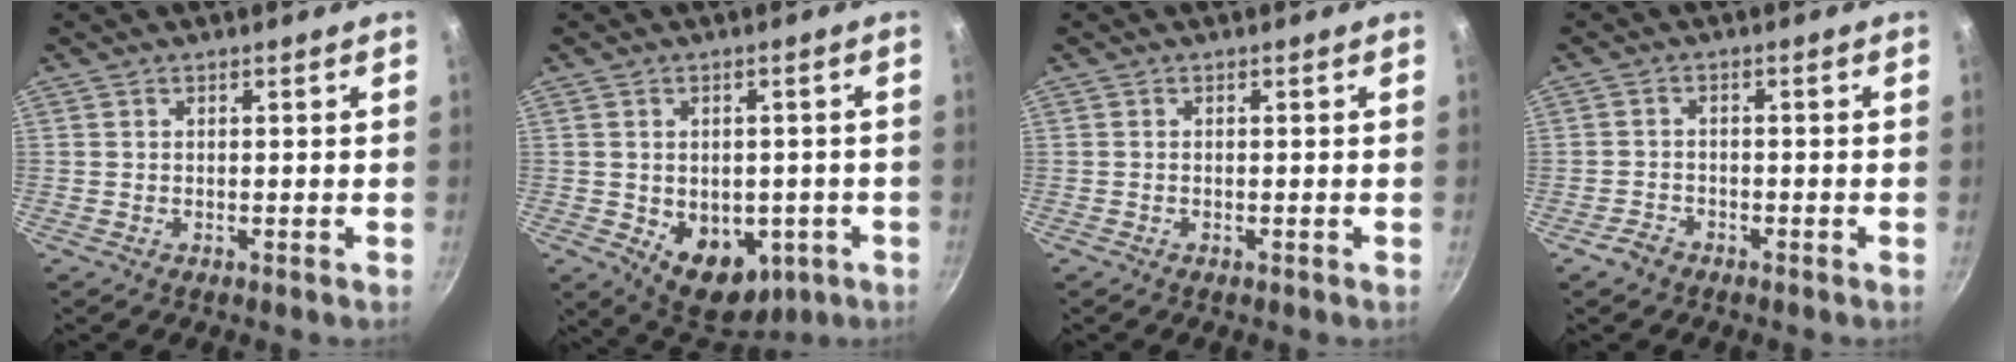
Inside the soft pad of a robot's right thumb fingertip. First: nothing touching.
{"total": 11.9, "force": [-3.0, 8.3, 8.0], "torque": [-0.071, -0.009, -0.020]}
{"total": 0.0}
{"total": 2.0, "force": [-1.6, 1.2, 0.4], "torque": [-0.008, 0.018, -0.029]}